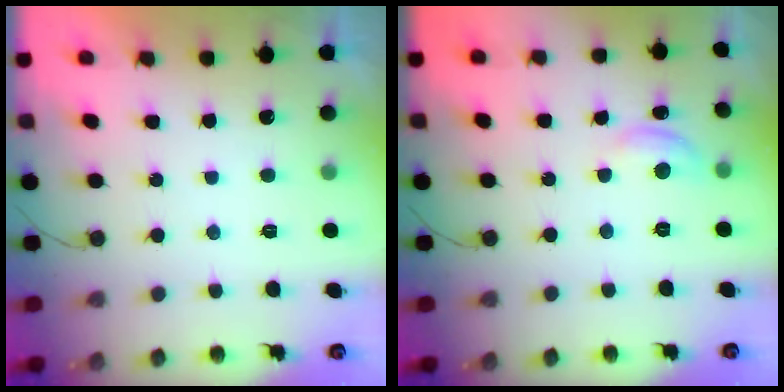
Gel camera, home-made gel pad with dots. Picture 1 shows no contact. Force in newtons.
{"total": 6.6, "press": 6.6, "slide": 0.6}